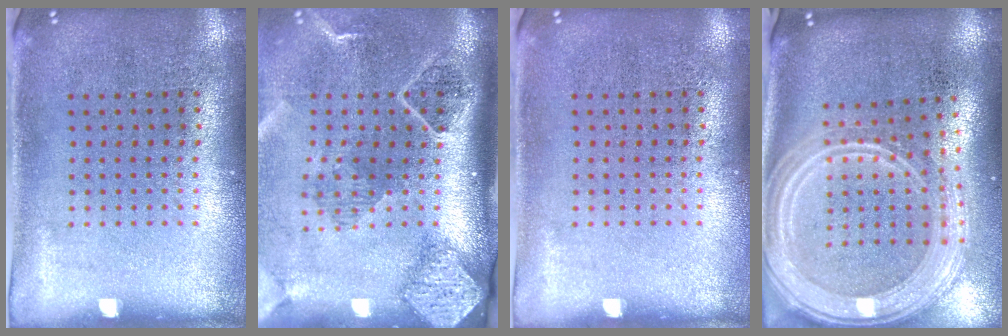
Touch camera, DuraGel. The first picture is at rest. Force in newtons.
{"total": 2.7, "press": 2.0, "slide": 1.8}
{"total": 0.0}
{"total": 3.2, "press": 2.6, "slide": 1.9}